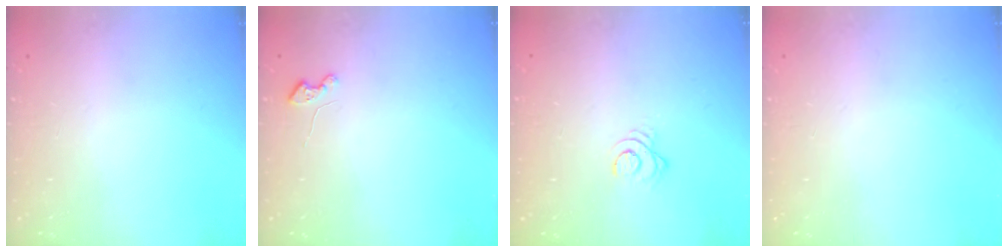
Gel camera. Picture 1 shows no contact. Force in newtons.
{"total": 2.7, "press": 2.7, "slide": 0.4}
{"total": 3.1, "press": 3.1, "slide": 0.4}
{"total": 0.0}